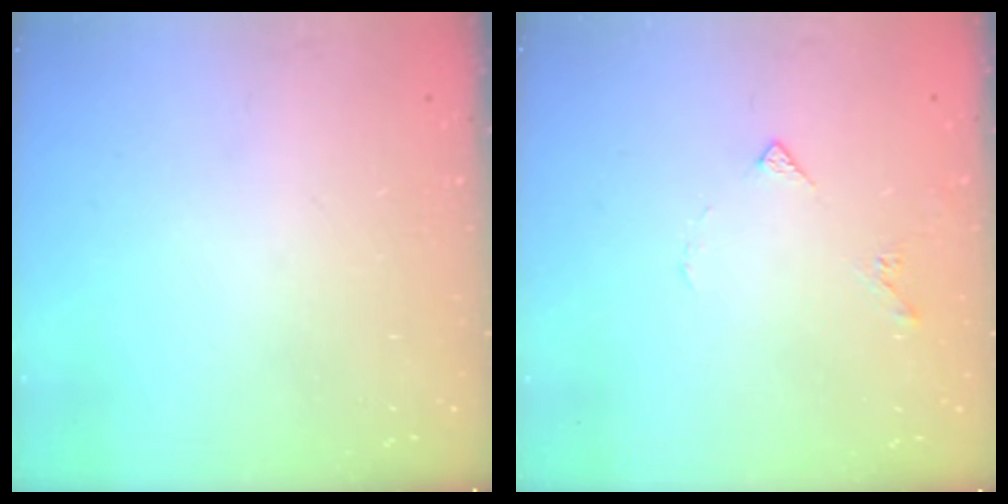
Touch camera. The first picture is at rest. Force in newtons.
{"total": 4.2, "press": 4.1, "slide": 0.8}